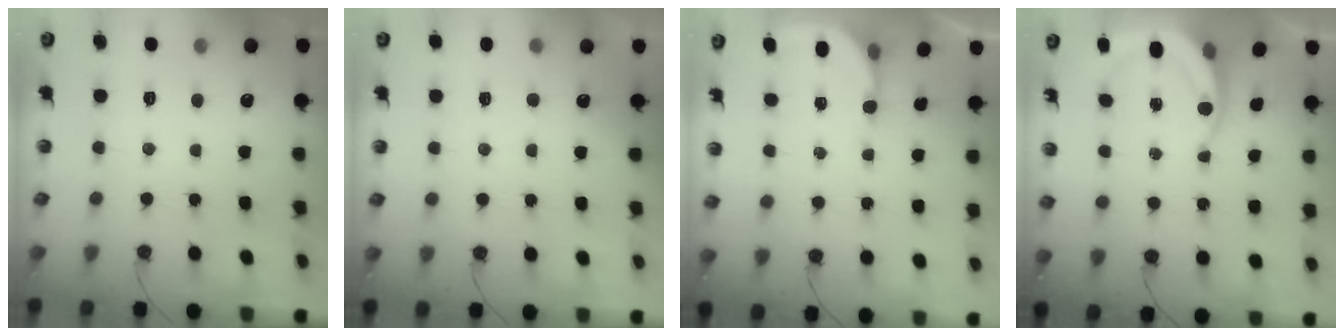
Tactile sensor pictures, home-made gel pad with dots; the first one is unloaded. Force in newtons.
{"total": 2.8, "press": 2.7, "slide": 0.3}
{"total": 3.7, "press": 3.7, "slide": 0.2}
{"total": 6.3, "press": 6.3, "slide": 0.7}